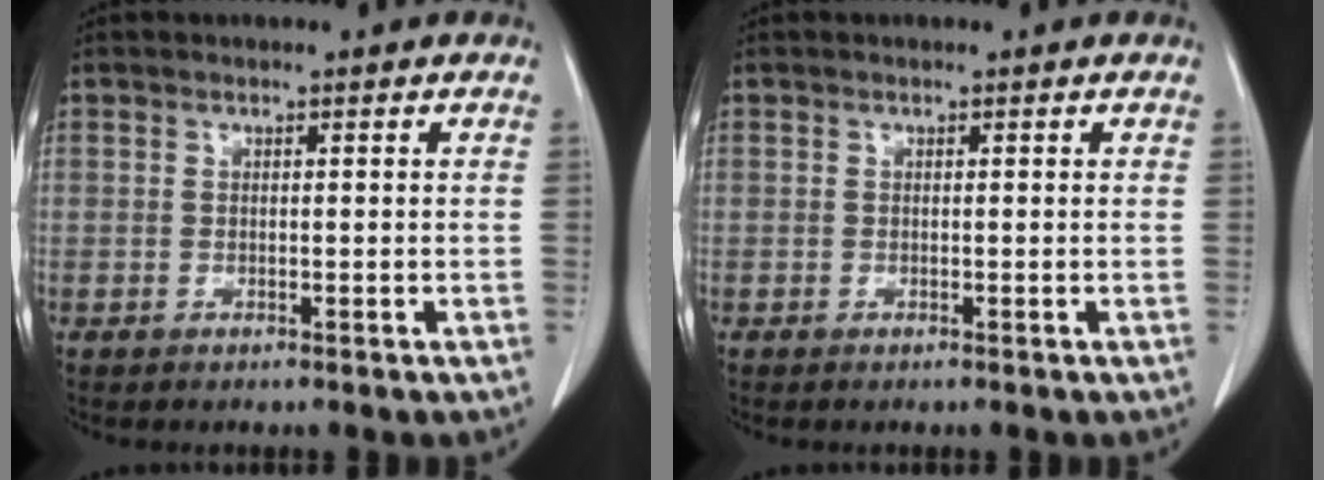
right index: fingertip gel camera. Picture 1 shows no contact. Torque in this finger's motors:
{"motor_torque": [0.10, -0.06, 0.00, 0.01]}